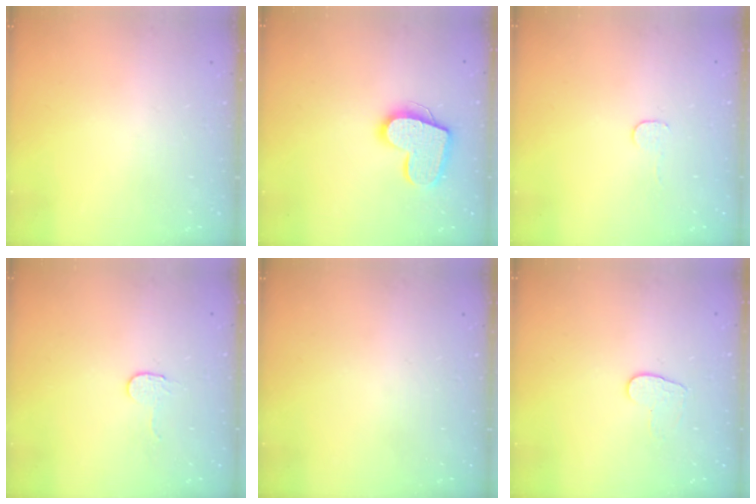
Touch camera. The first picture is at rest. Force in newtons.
{"total": 14.9, "press": 14.9, "slide": 1.0}
{"total": 2.7, "press": 2.7, "slide": 0.2}
{"total": 2.7, "press": 2.7, "slide": 0.2}
{"total": 0.0}
{"total": 5.3, "press": 5.3, "slide": 0.5}